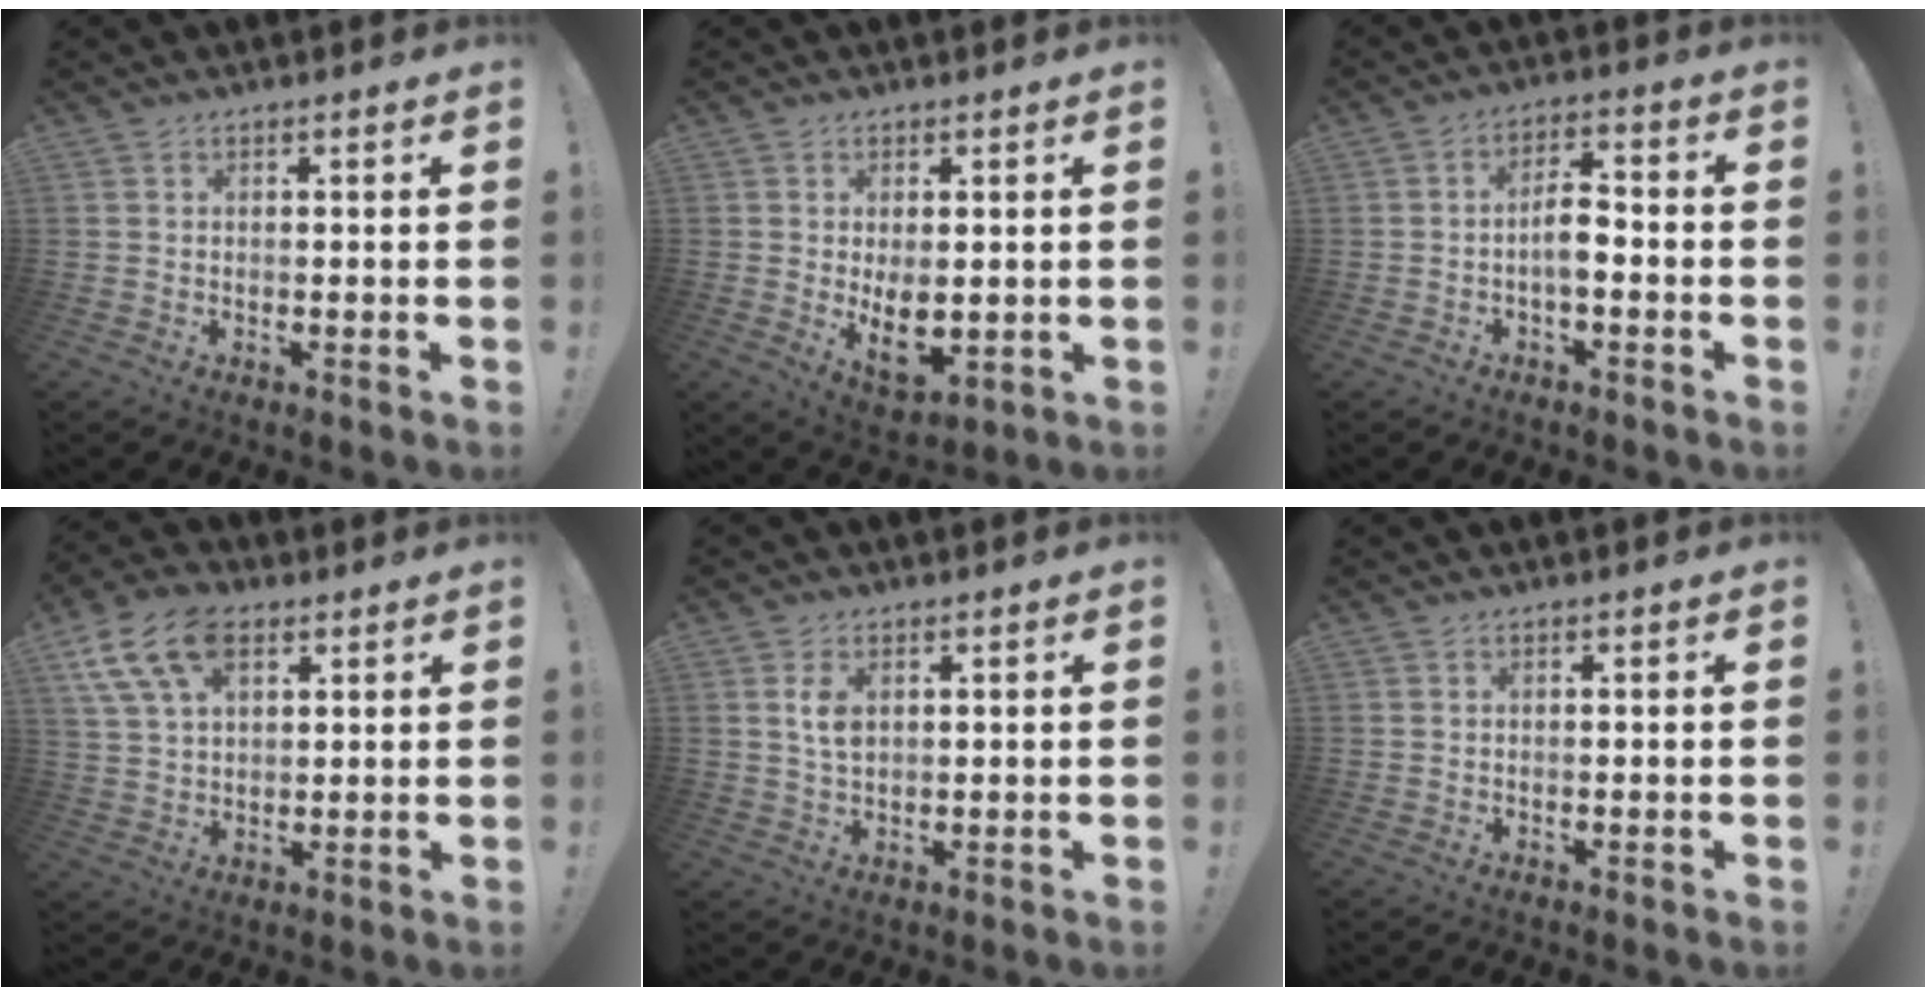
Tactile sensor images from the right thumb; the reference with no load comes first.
{"total": 8.0, "force": [0.4, 4.2, 6.8], "torque": [-0.094, -0.021, 0.011]}
{"total": 6.6, "force": [-1.7, 3.0, 5.7], "torque": [-0.101, 0.013, -0.030]}
{"total": 13.8, "force": [6.9, 8.2, 8.7], "torque": [-0.166, -0.019, 0.129]}
{"total": 4.6, "force": [1.4, 2.7, 3.4], "torque": [-0.046, -0.004, 0.021]}
{"total": 0.0}